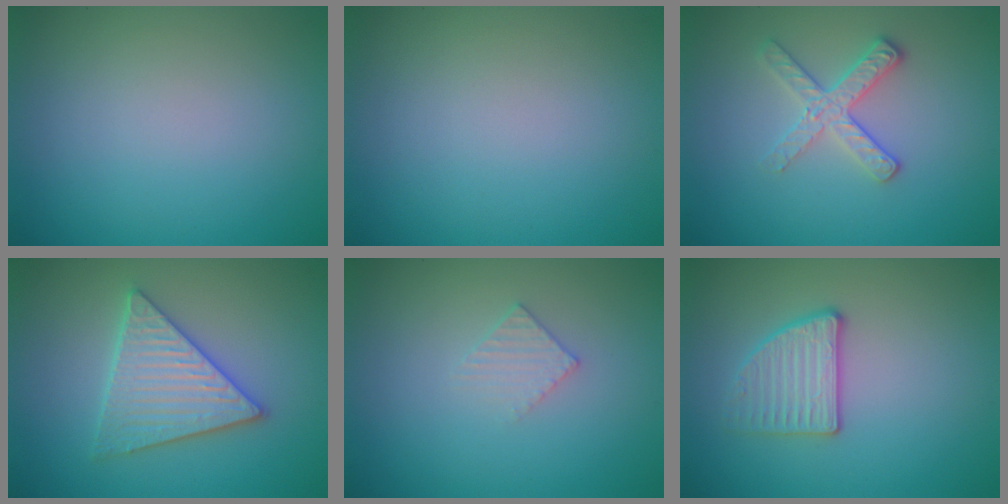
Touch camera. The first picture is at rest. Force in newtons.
{"total": 0.0}
{"total": 2.7, "press": 2.5, "slide": 1.1}
{"total": 5.3, "press": 5.3, "slide": 0.5}
{"total": 1.4, "press": 1.4, "slide": 0.2}
{"total": 2.7, "press": 2.6, "slide": 0.8}